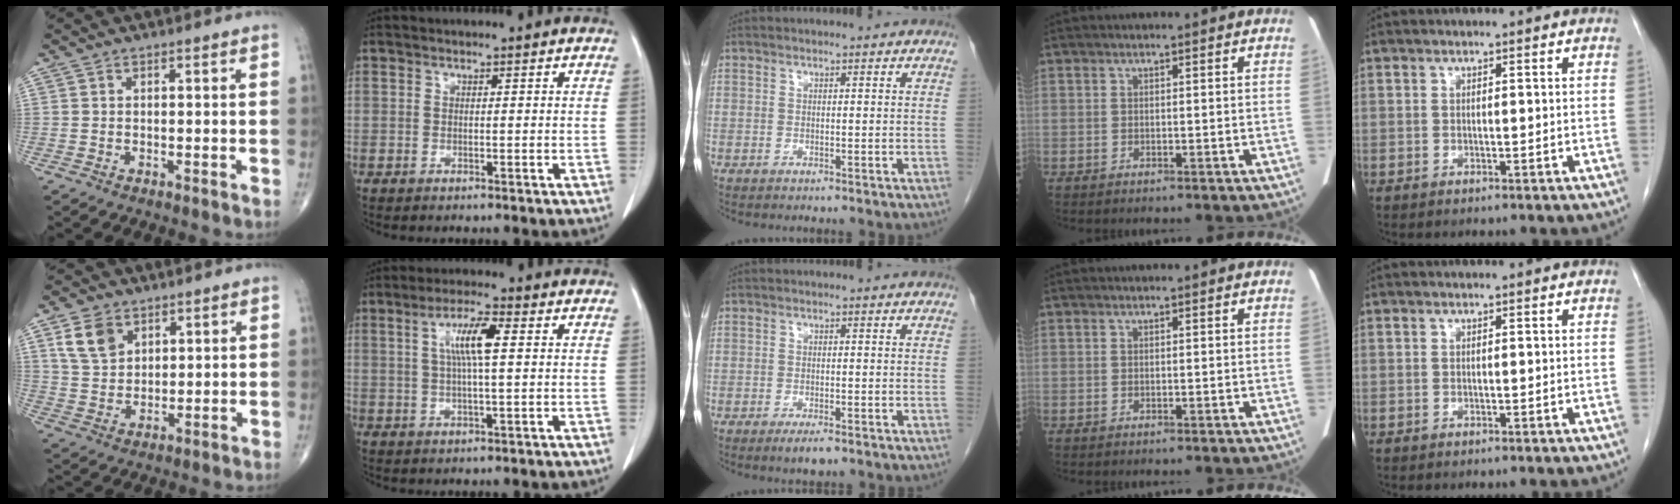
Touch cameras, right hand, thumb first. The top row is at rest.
{"thumb": {"total": 7.3, "force": [3.6, 5.0, 3.8], "torque": [-0.056, -0.014, 0.075]}, "index": {"total": 7.0, "force": [1.5, 1.0, 6.7], "torque": [-0.128, 0.009, 0.028]}, "middle": {"total": 2.6, "force": [-1.7, 0.6, 1.8], "torque": [-0.031, -0.003, -0.025]}}